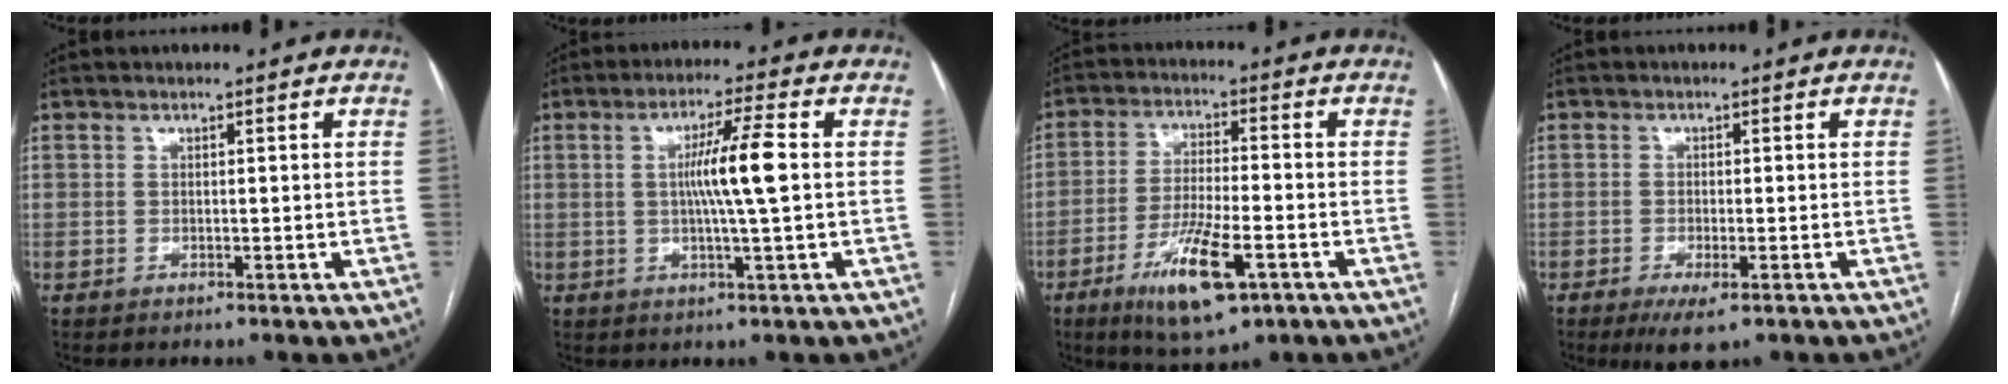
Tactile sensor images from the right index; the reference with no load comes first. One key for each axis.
{"total": 7.6, "fx": 0.5, "fy": -0.6, "fz": 7.6, "tx": -0.135, "ty": 0.000, "tz": 0.007}
{"total": 11.9, "fx": -5.6, "fy": 2.6, "fz": 10.1, "tx": -0.192, "ty": -0.019, "tz": -0.091}
{"total": 4.5, "fx": -2.5, "fy": 1.2, "fz": 3.6, "tx": -0.062, "ty": -0.009, "tz": -0.035}